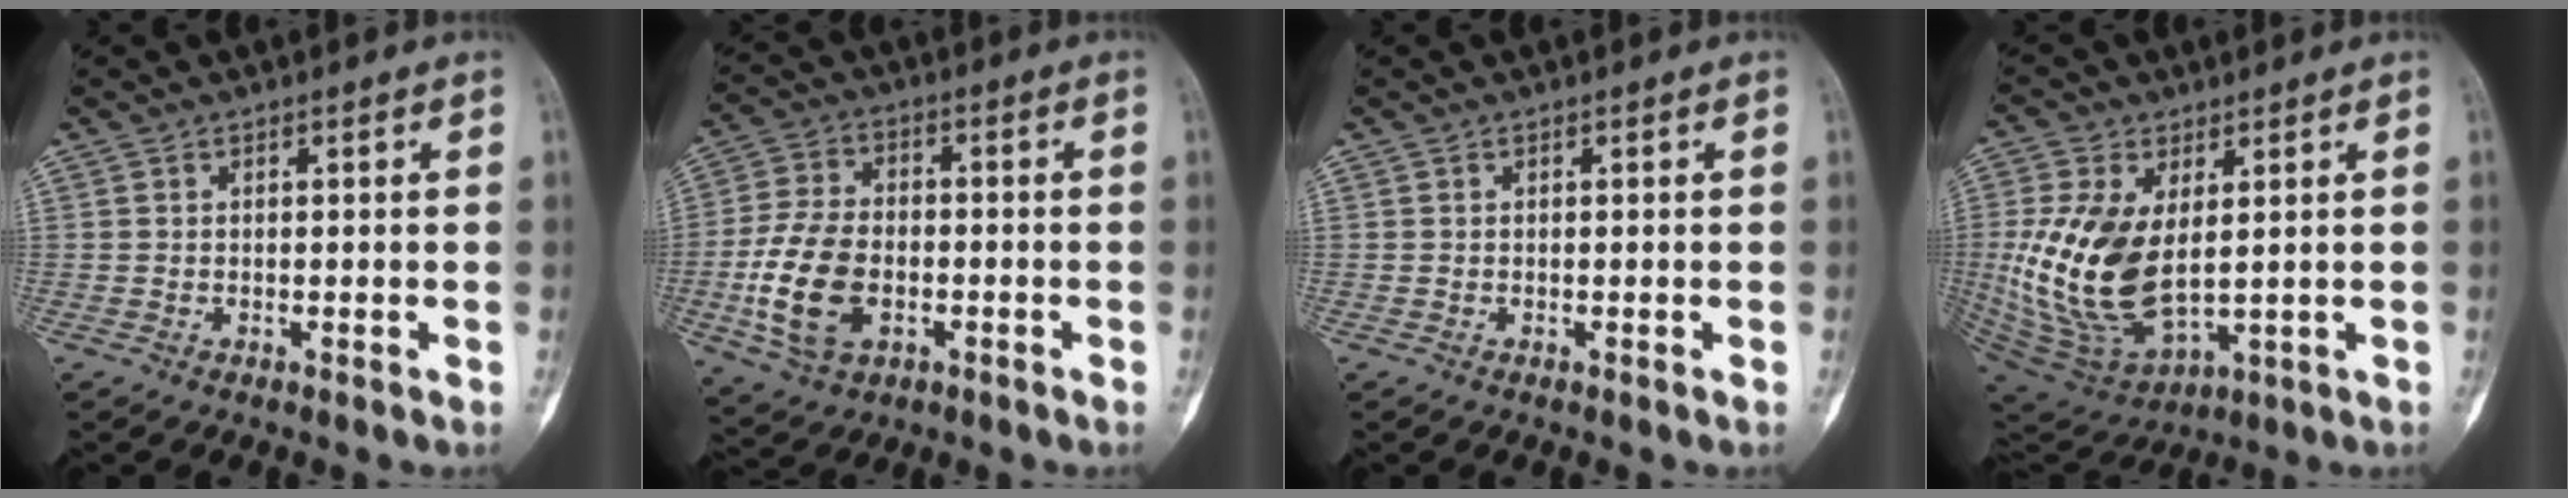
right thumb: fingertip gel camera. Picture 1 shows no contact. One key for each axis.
{"total": 13.1, "fx": -3.3, "fy": 8.3, "fz": 9.6, "tx": -0.188, "ty": 0.010, "tz": -0.058}
{"total": 0.0}
{"total": 17.6, "fx": 1.8, "fy": 10.1, "fz": 14.3, "tx": -0.286, "ty": -0.019, "tz": 0.054}